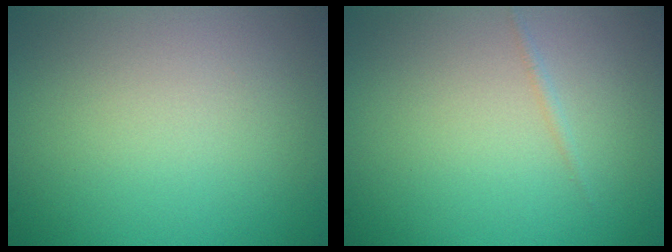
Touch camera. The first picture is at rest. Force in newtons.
{"total": 0.5, "press": 0.5, "slide": 0.0}